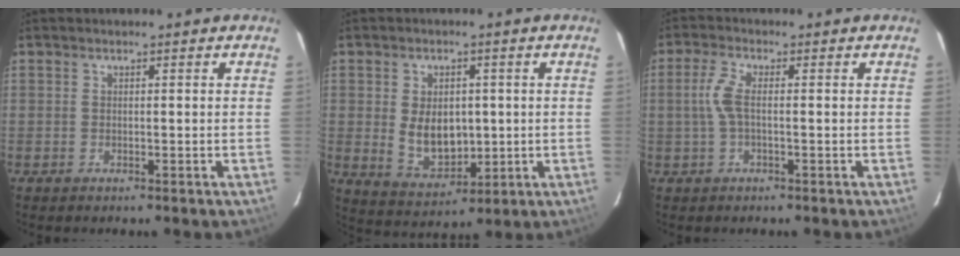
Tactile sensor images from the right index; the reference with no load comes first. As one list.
[{"total": 8.6, "force": [0.2, 5.9, 6.3], "torque": [-0.122, -0.004, 0.022]}, {"total": 4.3, "force": [-0.1, 1.0, 4.2], "torque": [-0.092, 0.005, 0.001]}]